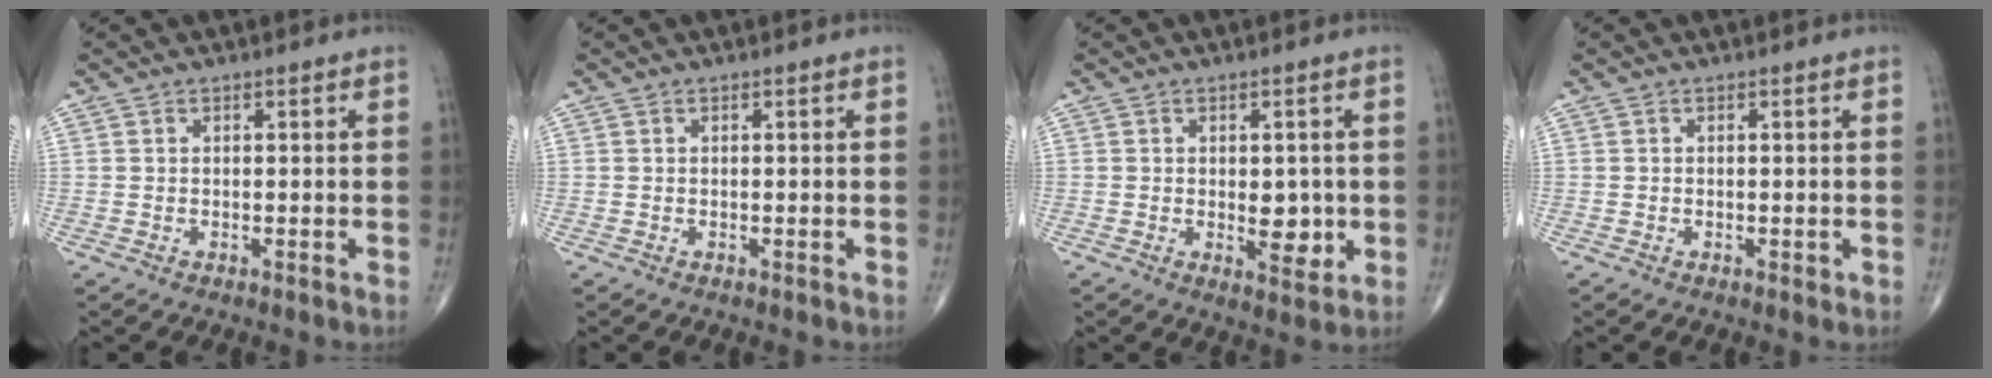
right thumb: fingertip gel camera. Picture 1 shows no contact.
{"total": 0.0}
{"total": 5.6, "force": [-0.4, 2.9, 4.8], "torque": [-0.046, -0.008, 0.001]}
{"total": 0.6, "force": [-0.2, 0.3, 0.4], "torque": [-0.007, -0.001, -0.003]}